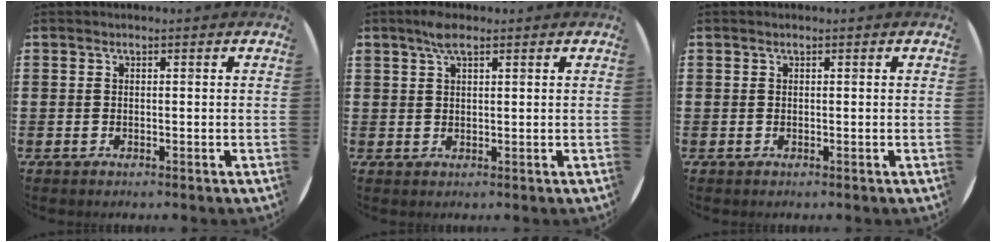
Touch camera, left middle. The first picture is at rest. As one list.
[{"total": 2.8, "force": [2.0, 0.9, 1.8], "torque": [-0.032, 0.003, 0.032]}, {"total": 0.0}]